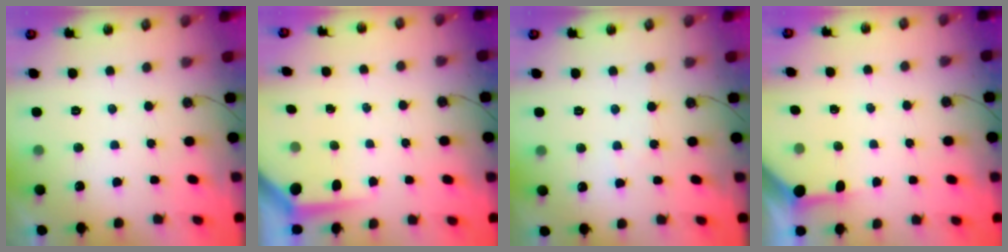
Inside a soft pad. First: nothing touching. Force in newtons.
{"total": 4.0, "press": 4.0, "slide": 0.3}
{"total": 3.0, "press": 3.0, "slide": 0.5}
{"total": 3.4, "press": 3.3, "slide": 0.4}